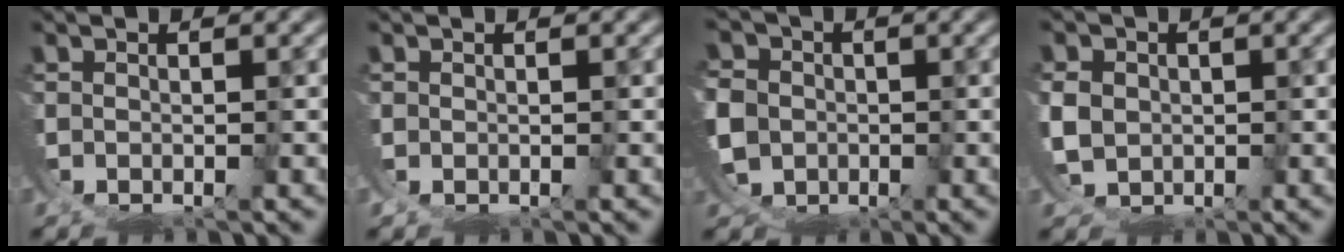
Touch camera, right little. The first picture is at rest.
{"total": 0.6, "force": [0.2, 0.5, 0.3], "torque": [-0.012, 0.000, 0.003]}
{"total": 9.4, "force": [-0.4, 8.4, 4.3], "torque": [-0.101, -0.025, -0.006]}
{"total": 2.2, "force": [0.3, 1.7, 1.4], "torque": [-0.034, -0.016, 0.019]}